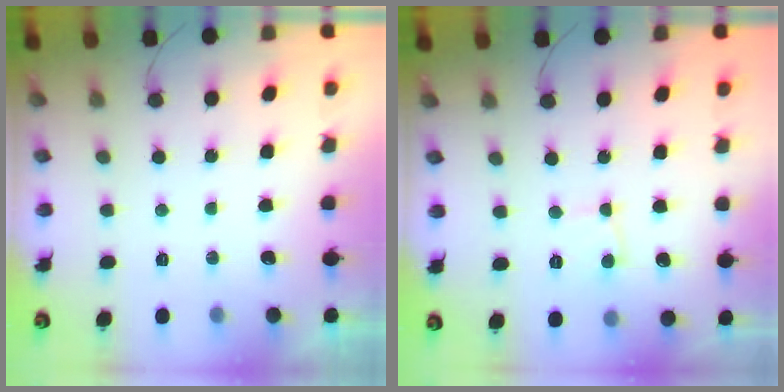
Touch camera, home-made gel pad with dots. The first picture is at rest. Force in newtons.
{"total": 2.7, "press": 2.7, "slide": 0.2}